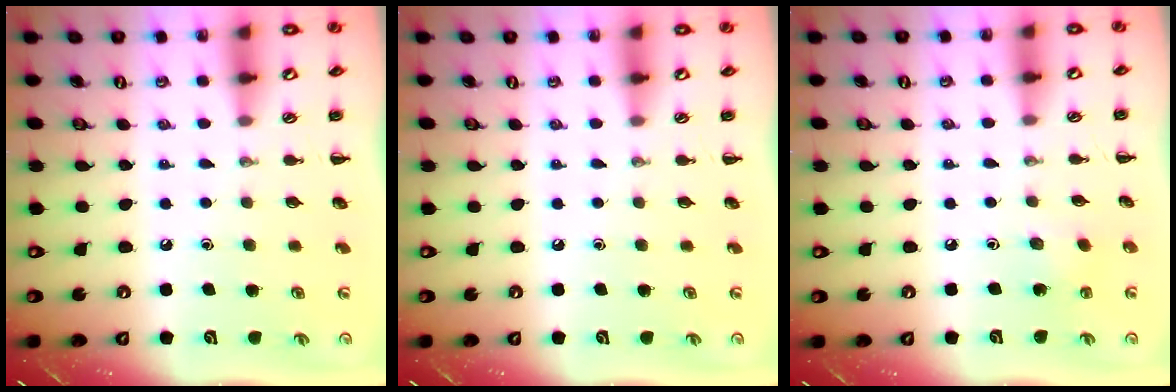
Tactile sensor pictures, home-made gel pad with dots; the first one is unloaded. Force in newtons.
{"total": 0.0}
{"total": 2.0, "press": 1.9, "slide": 0.7}